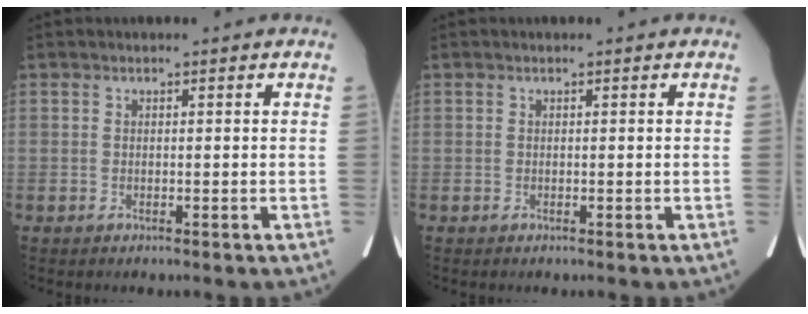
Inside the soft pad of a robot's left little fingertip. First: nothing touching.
{"total": 0.0}